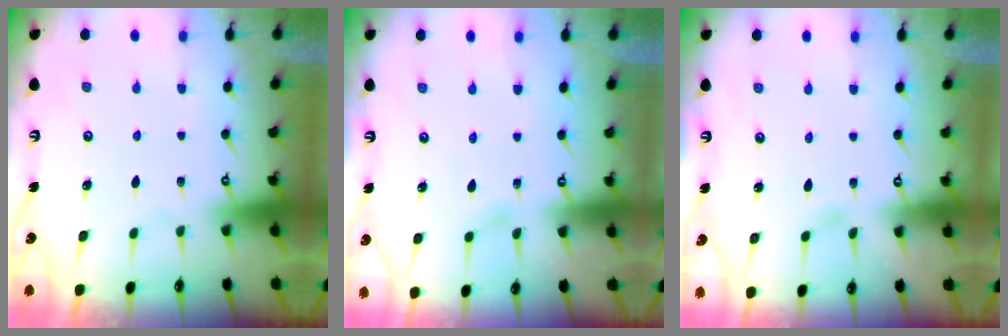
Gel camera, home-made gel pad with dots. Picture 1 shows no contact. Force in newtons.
{"total": 4.2, "press": 4.2, "slide": 0.5}
{"total": 2.6, "press": 2.6, "slide": 0.3}